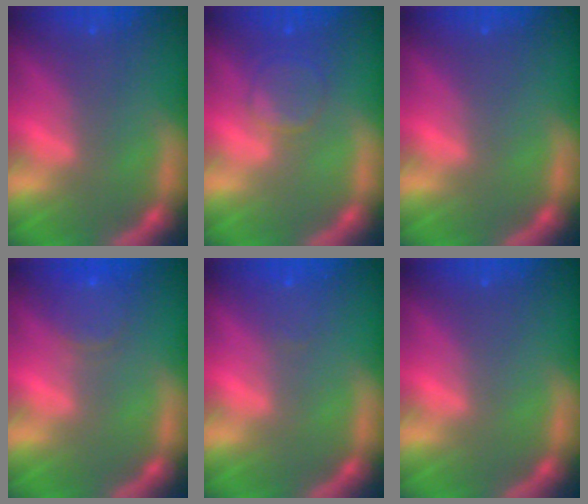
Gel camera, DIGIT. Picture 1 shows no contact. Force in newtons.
{"total": 3.5}
{"total": 0.0}
{"total": 3.0}
{"total": 1.0}
{"total": 0.0}